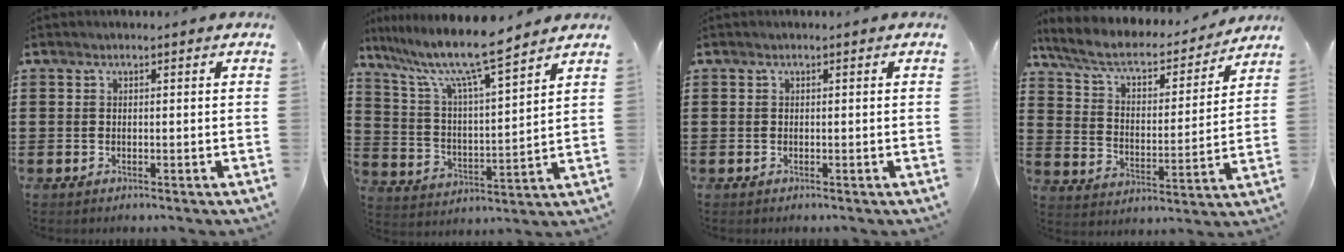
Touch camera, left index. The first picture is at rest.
{"total": 10.9, "force": [9.2, 0.4, 5.9], "torque": [-0.148, -0.049, 0.154]}
{"total": 0.0}
{"total": 6.8, "force": [5.5, 1.9, 3.5], "torque": [-0.092, -0.034, 0.090]}